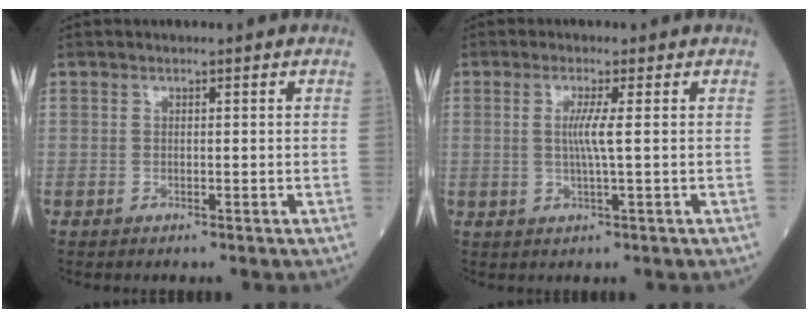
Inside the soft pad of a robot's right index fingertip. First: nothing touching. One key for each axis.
{"total": 3.2, "fx": 0.4, "fy": -0.7, "fz": 3.1, "tx": -0.066, "ty": -0.005, "tz": 0.007}